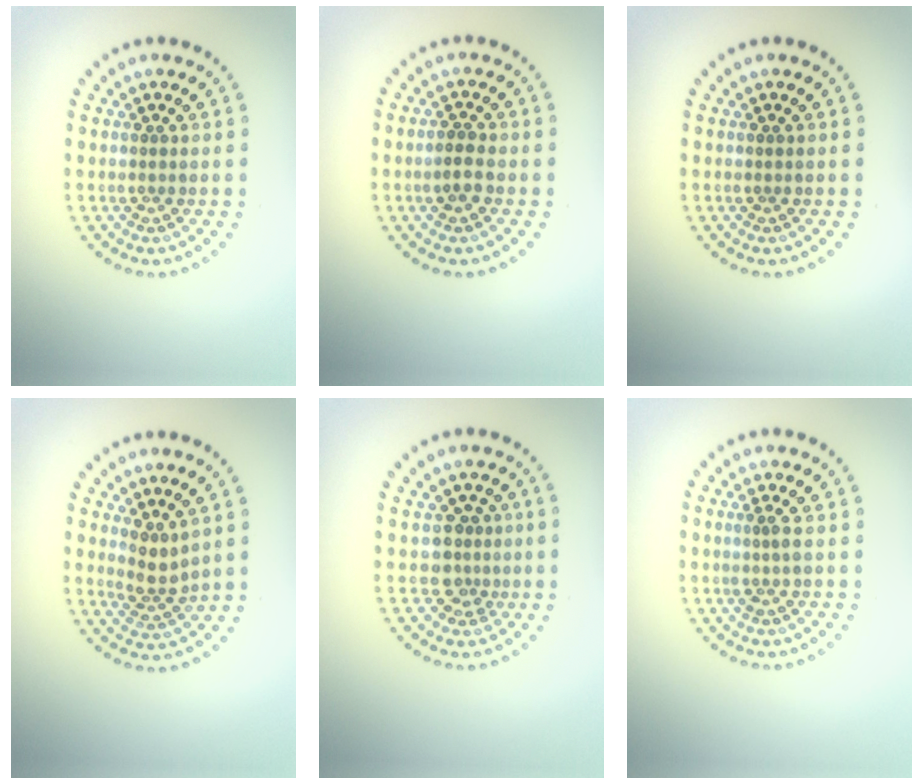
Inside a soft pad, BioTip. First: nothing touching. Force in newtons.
{"total": 1.8, "press": 1.8, "slide": 0.5}
{"total": 0.0}
{"total": 2.4, "press": 1.7, "slide": 1.6}
{"total": 2.3, "press": 1.9, "slide": 1.4}
{"total": 1.1, "press": 0.9, "slide": 0.6}